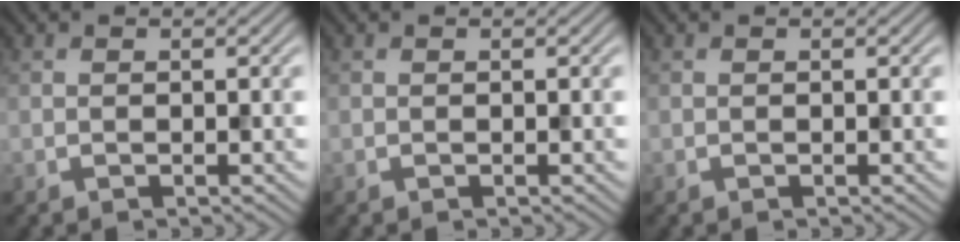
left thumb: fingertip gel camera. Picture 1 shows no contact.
{"total": 0.0}
{"total": 0.0}